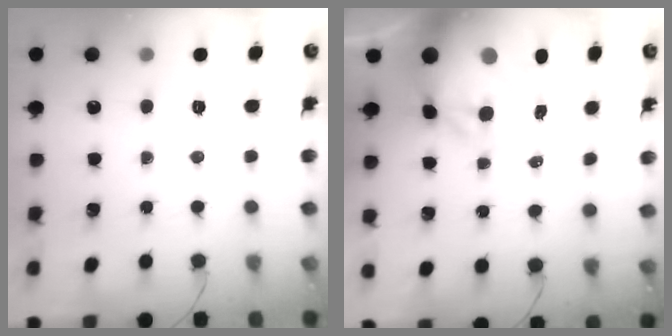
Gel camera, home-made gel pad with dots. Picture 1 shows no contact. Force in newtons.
{"total": 15.0, "press": 14.6, "slide": 3.6}